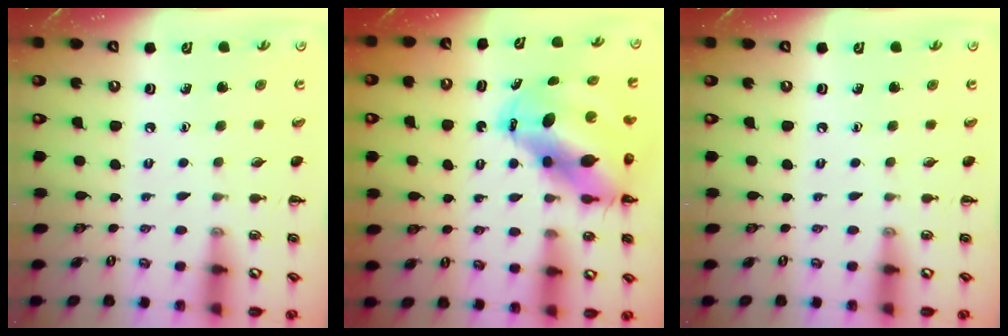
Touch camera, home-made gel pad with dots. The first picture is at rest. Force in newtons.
{"total": 13.1, "press": 12.6, "slide": 3.6}
{"total": 0.0}